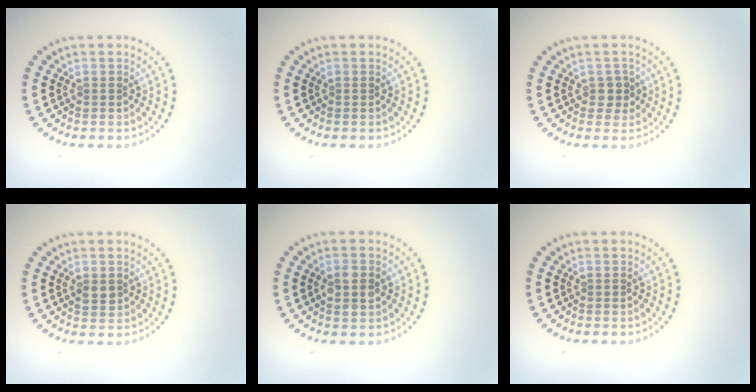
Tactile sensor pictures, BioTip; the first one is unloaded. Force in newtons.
{"total": 0.0}
{"total": 1.5, "press": 1.3, "slide": 0.8}
{"total": 1.5, "press": 1.5, "slide": 0.2}
{"total": 2.3, "press": 2.3, "slide": 0.2}
{"total": 0.0}